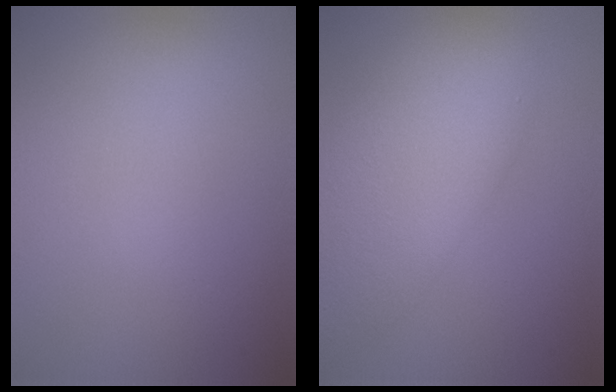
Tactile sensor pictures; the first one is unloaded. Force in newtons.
{"total": 8.9, "press": 8.8, "slide": 0.7}